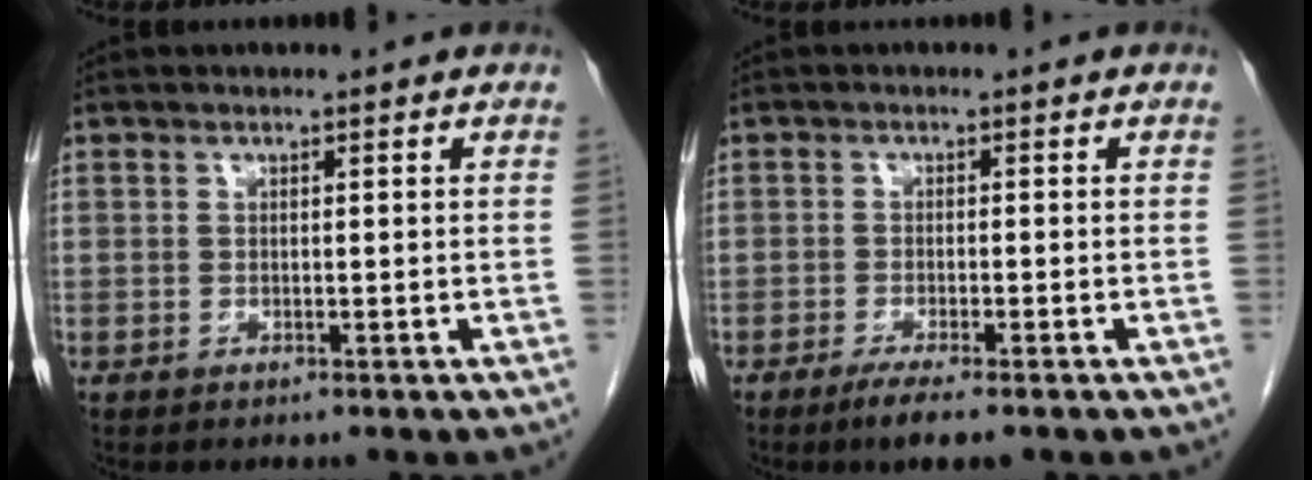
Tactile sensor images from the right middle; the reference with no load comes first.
{"total": 4.1, "force": [-2.9, 0.4, 2.9], "torque": [-0.049, -0.010, -0.046]}